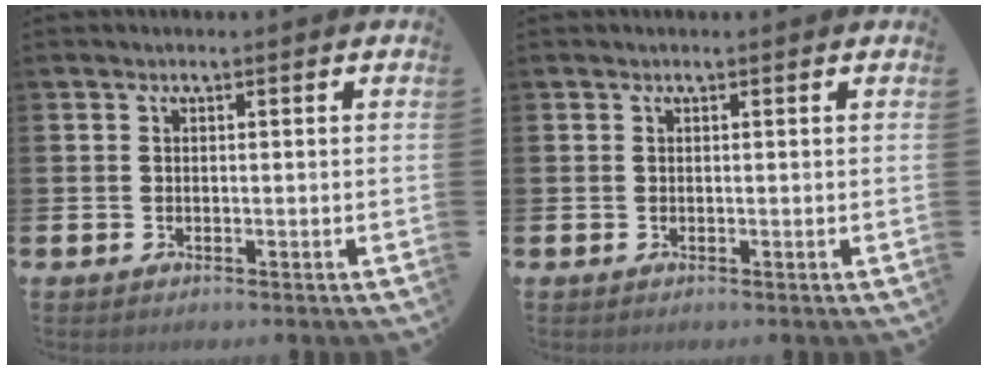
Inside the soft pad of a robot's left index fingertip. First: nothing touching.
{"total": 0.0}